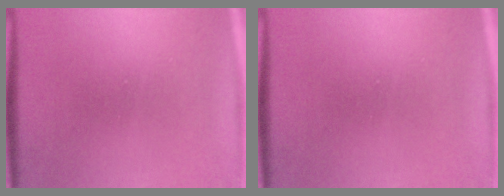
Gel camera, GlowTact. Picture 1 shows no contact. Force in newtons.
{"total": 0.0}